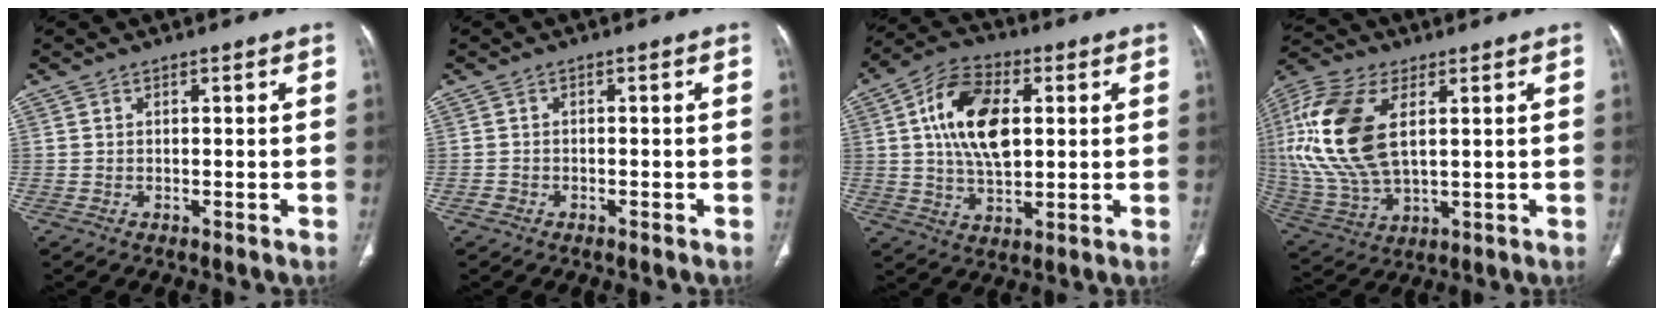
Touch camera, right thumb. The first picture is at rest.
{"total": 1.1, "force": [-0.6, 0.8, 0.1], "torque": [-0.003, 0.003, -0.015]}
{"total": 14.6, "force": [2.8, 8.3, 11.7], "torque": [-0.200, 0.004, 0.045]}
{"total": 20.0, "force": [4.5, 10.8, 16.1], "torque": [-0.354, -0.008, 0.087]}